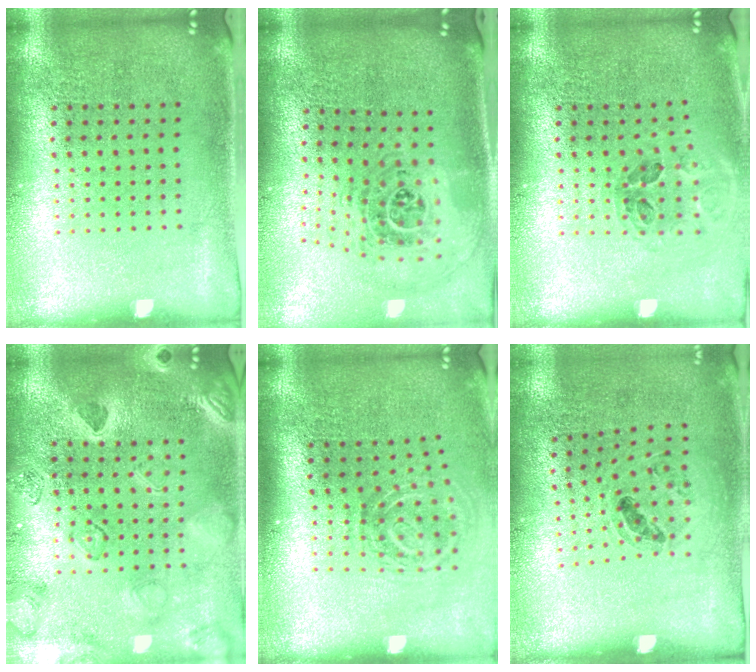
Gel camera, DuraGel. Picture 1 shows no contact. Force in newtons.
{"total": 1.7, "press": 1.4, "slide": 0.9}
{"total": 0.9, "press": 0.9, "slide": 0.1}
{"total": 2.5, "press": 2.3, "slide": 0.8}
{"total": 1.8, "press": 1.2, "slide": 1.3}
{"total": 1.0, "press": 0.8, "slide": 0.5}